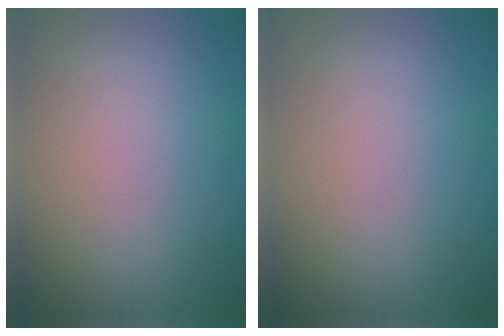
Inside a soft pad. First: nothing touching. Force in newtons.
{"total": 0.0}